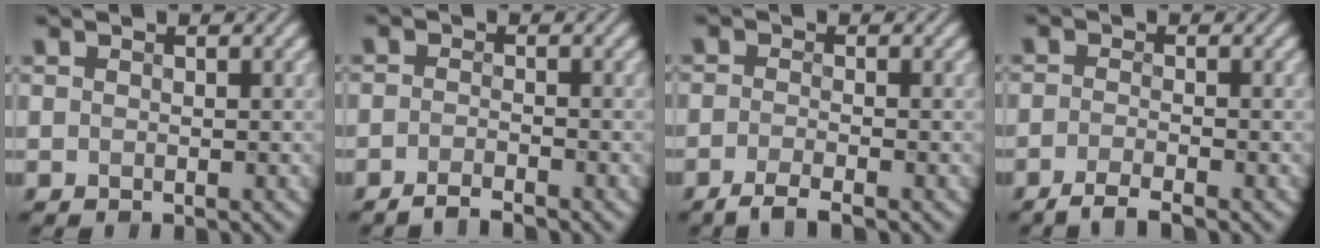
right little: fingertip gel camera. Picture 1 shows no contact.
{"total": 1.9, "force": [-1.7, 0.1, 0.7], "torque": [-0.017, 0.003, -0.036]}
{"total": 2.5, "force": [-2.0, 0.3, 1.6], "torque": [-0.039, -0.001, -0.045]}
{"total": 2.5, "force": [-2.0, 0.3, 1.5], "torque": [-0.035, 0.000, -0.045]}